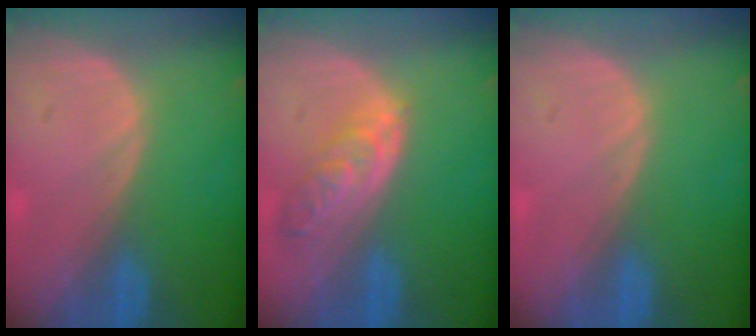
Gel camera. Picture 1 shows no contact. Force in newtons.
{"total": 5.6, "press": 5.1, "slide": 2.2}
{"total": 0.0}